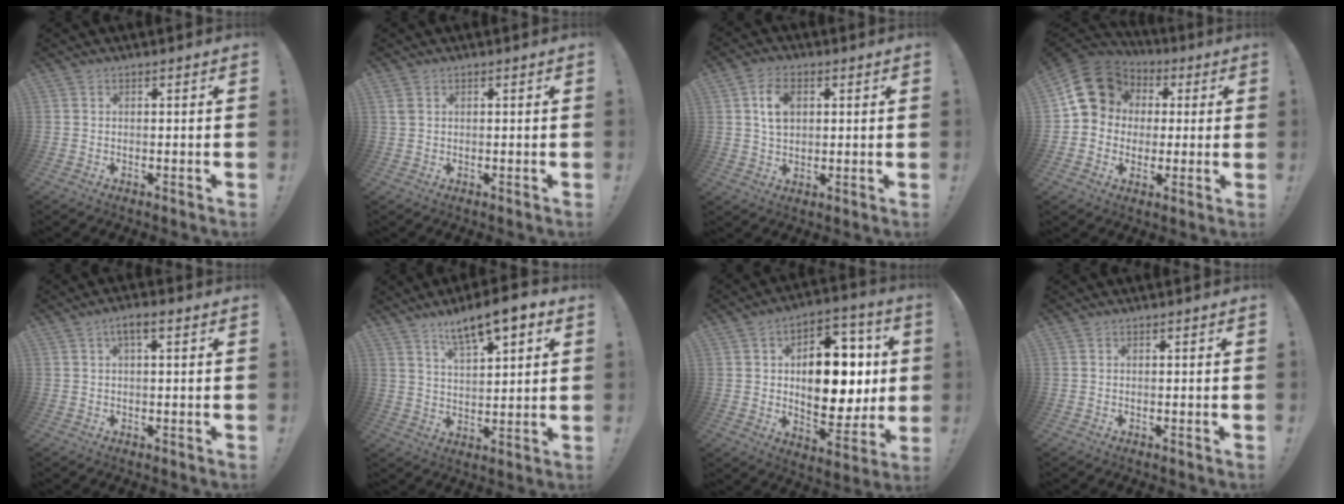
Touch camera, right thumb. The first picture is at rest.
{"total": 1.7, "force": [0.8, 1.0, 1.1], "torque": [-0.022, 0.004, 0.015]}
{"total": 7.6, "force": [2.3, 5.1, 5.2], "torque": [-0.084, -0.002, 0.040]}
{"total": 15.1, "force": [4.4, 12.5, 7.2], "torque": [-0.097, -0.010, 0.094]}
{"total": 3.6, "force": [1.0, 0.9, 3.3], "torque": [-0.051, 0.002, 0.011]}
{"total": 10.6, "force": [7.4, 3.0, 7.0], "torque": [-0.112, -0.040, 0.125]}
{"total": 19.8, "force": [2.8, 12.2, 15.3], "torque": [-0.218, -0.003, 0.053]}
{"total": 0.0}